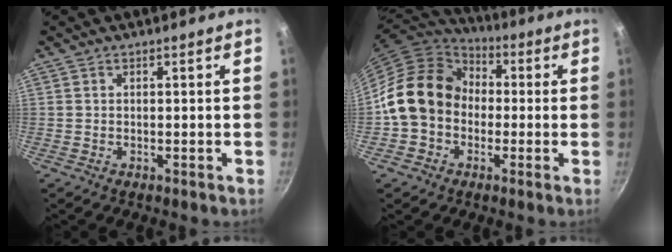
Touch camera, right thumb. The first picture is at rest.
{"total": 15.2, "force": [-0.5, 12.6, 8.6], "torque": [-0.112, 0.040, -0.023]}